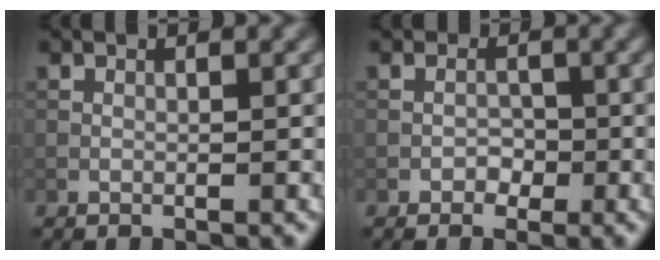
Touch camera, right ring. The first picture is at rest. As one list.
[{"total": 1.3, "force": [-0.5, 1.2, 0.2], "torque": [0.007, 0.002, -0.010]}]